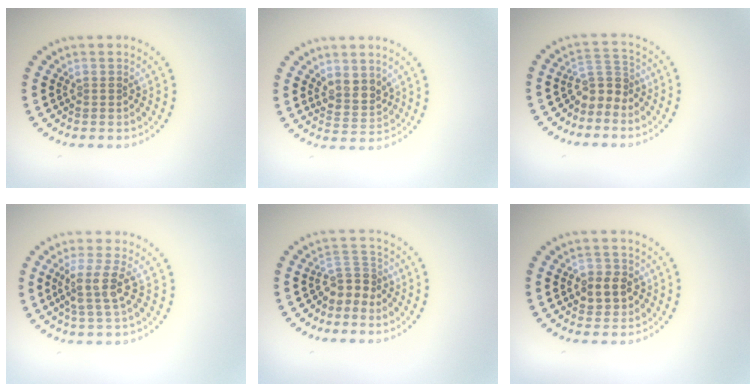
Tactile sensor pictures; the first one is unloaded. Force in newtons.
{"total": 2.4, "press": 2.1, "slide": 1.1}
{"total": 2.7, "press": 1.9, "slide": 1.8}
{"total": 3.2, "press": 2.5, "slide": 2.0}
{"total": 2.7, "press": 1.9, "slide": 1.8}
{"total": 2.7, "press": 2.6, "slide": 0.6}